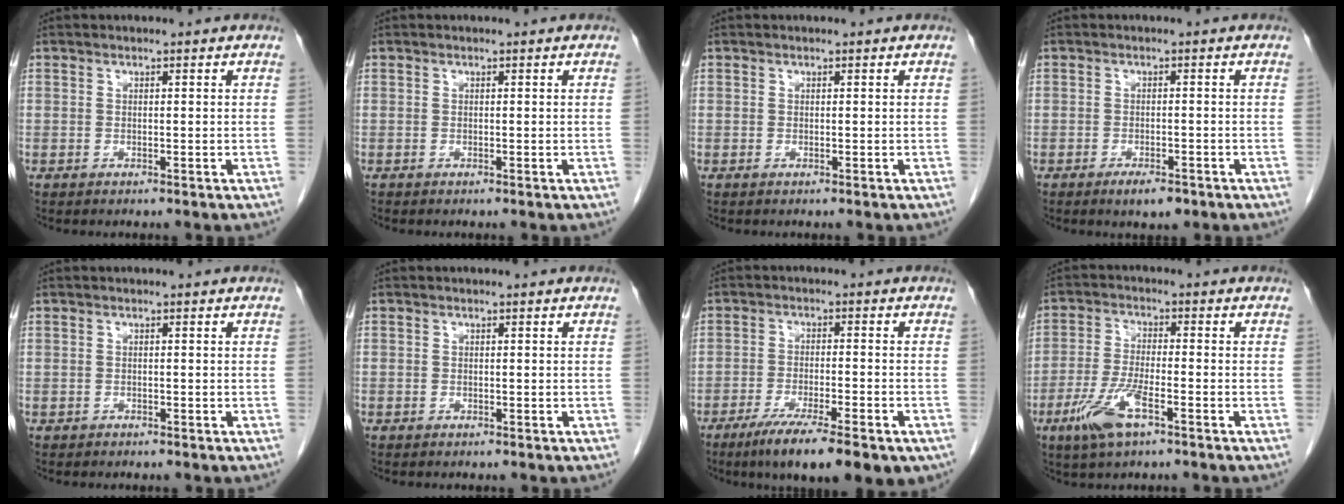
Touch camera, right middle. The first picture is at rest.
{"total": 0.0}
{"total": 0.0}
{"total": 3.2, "force": [-2.2, 1.1, 2.2], "torque": [-0.038, -0.002, -0.030]}
{"total": 0.7, "force": [-0.6, 0.4, 0.1], "torque": [-0.014, 0.001, -0.010]}
{"total": 0.5, "force": [-0.4, 0.4, 0.0], "torque": [-0.006, 0.003, -0.008]}
{"total": 13.6, "force": [-9.0, 2.6, 9.9], "torque": [-0.128, -0.021, -0.137]}
{"total": 7.4, "force": [-4.0, 1.6, 6.0], "torque": [-0.132, -0.010, -0.074]}